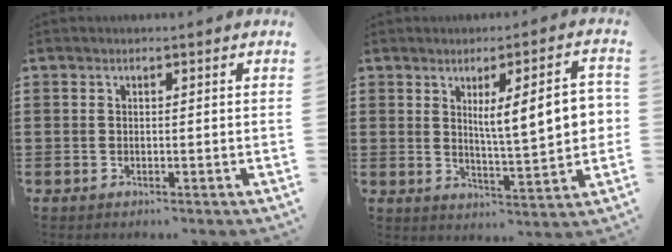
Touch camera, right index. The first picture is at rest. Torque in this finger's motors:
{"motor_torque": [1.79, -0.12, 0.43, 0.14]}